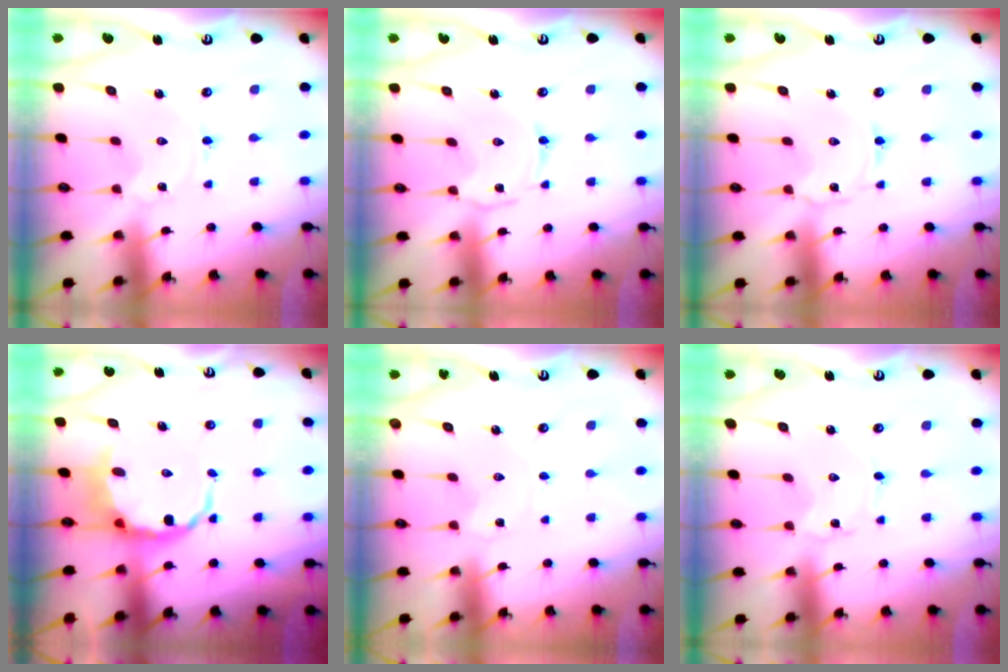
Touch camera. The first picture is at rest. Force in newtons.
{"total": 2.4, "press": 2.4, "slide": 0.4}
{"total": 1.7, "press": 1.7, "slide": 0.3}
{"total": 6.5, "press": 6.0, "slide": 2.6}
{"total": 1.0, "press": 1.0, "slide": 0.2}
{"total": 0.6, "press": 0.6, "slide": 0.1}